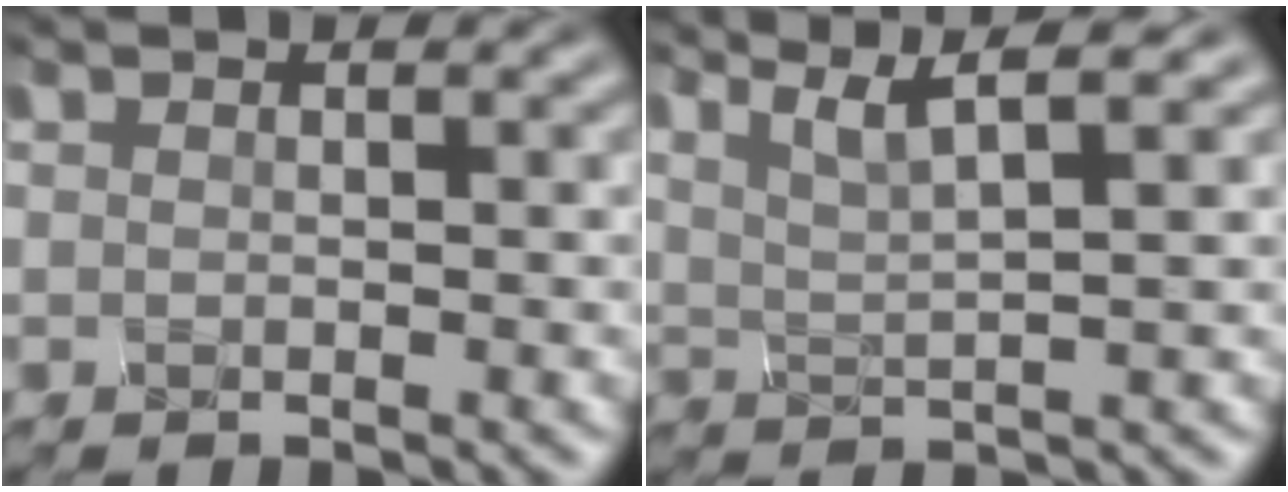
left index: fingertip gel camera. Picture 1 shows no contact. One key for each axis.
{"total": 8.4, "fx": 5.7, "fy": 2.2, "fz": 5.8, "tx": -0.129, "ty": 0.028, "tz": 0.077}